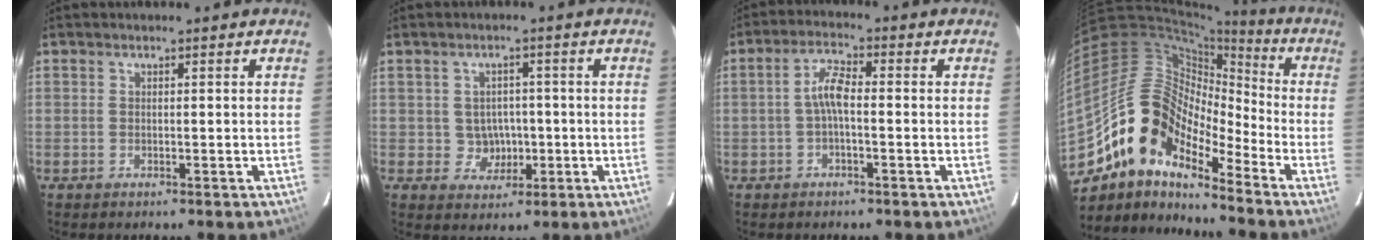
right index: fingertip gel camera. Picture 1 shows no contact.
{"total": 4.4, "force": [-0.5, 4.3, 0.9], "torque": [-0.025, 0.017, 0.006]}
{"total": 4.1, "force": [-0.8, 1.1, 3.8], "torque": [-0.081, 0.014, -0.018]}
{"total": 14.7, "force": [-10.2, 6.4, 8.4], "torque": [-0.137, 0.012, -0.212]}